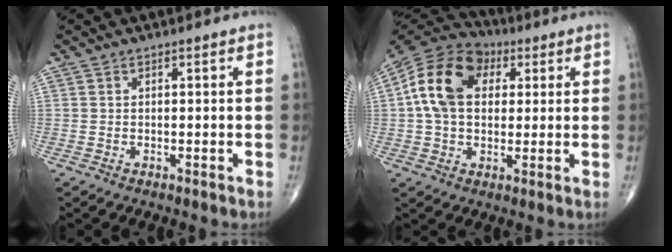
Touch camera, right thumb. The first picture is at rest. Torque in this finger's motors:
{"motor_torque": [0.28, 0.55, 0.22, -0.10, 0.15]}